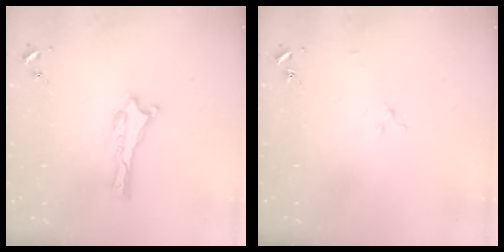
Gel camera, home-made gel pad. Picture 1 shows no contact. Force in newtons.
{"total": 1.6, "press": 1.6, "slide": 0.2}